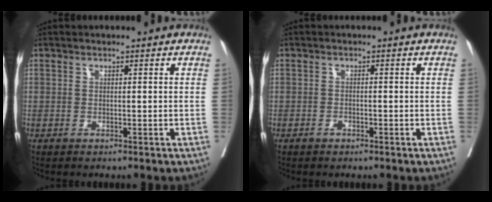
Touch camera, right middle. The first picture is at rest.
{"total": 0.8, "force": [-0.6, 0.4, 0.3], "torque": [-0.008, 0.001, -0.010]}